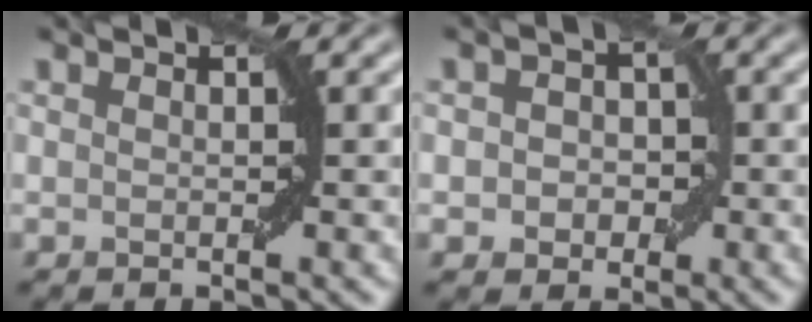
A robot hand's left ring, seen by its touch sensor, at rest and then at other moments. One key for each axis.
{"total": 2.6, "fx": -0.2, "fy": 2.3, "fz": 1.3, "tx": -0.002, "ty": 0.000, "tz": -0.012}